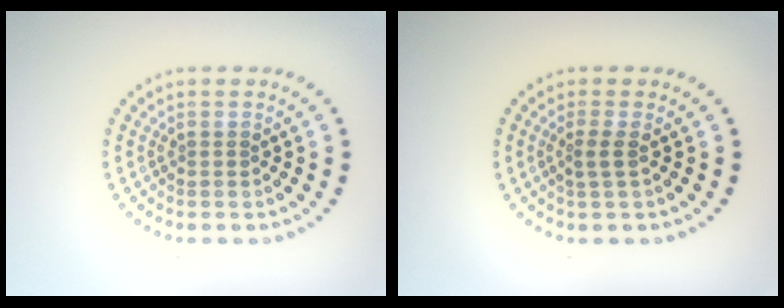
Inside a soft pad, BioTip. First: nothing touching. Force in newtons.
{"total": 1.5, "press": 1.0, "slide": 1.0}